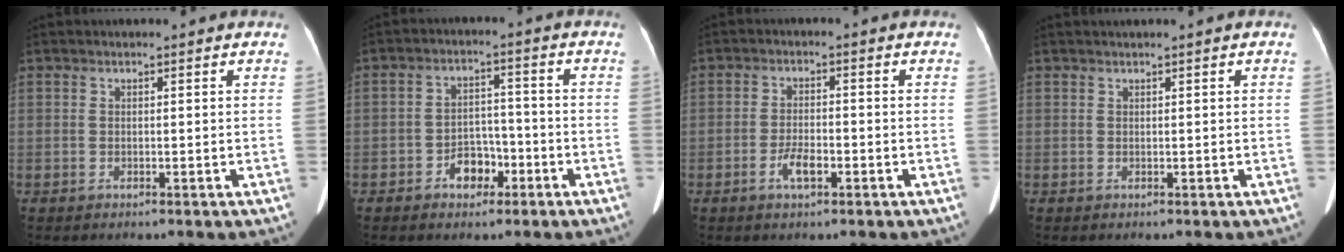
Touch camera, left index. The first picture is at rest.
{"total": 5.0, "force": [-2.7, 3.2, 2.6], "torque": [-0.046, 0.018, -0.041]}
{"total": 3.5, "force": [-1.8, 1.2, 2.8], "torque": [-0.056, 0.001, -0.033]}
{"total": 0.5, "force": [0.2, -0.2, 0.4], "torque": [-0.013, 0.005, 0.010]}